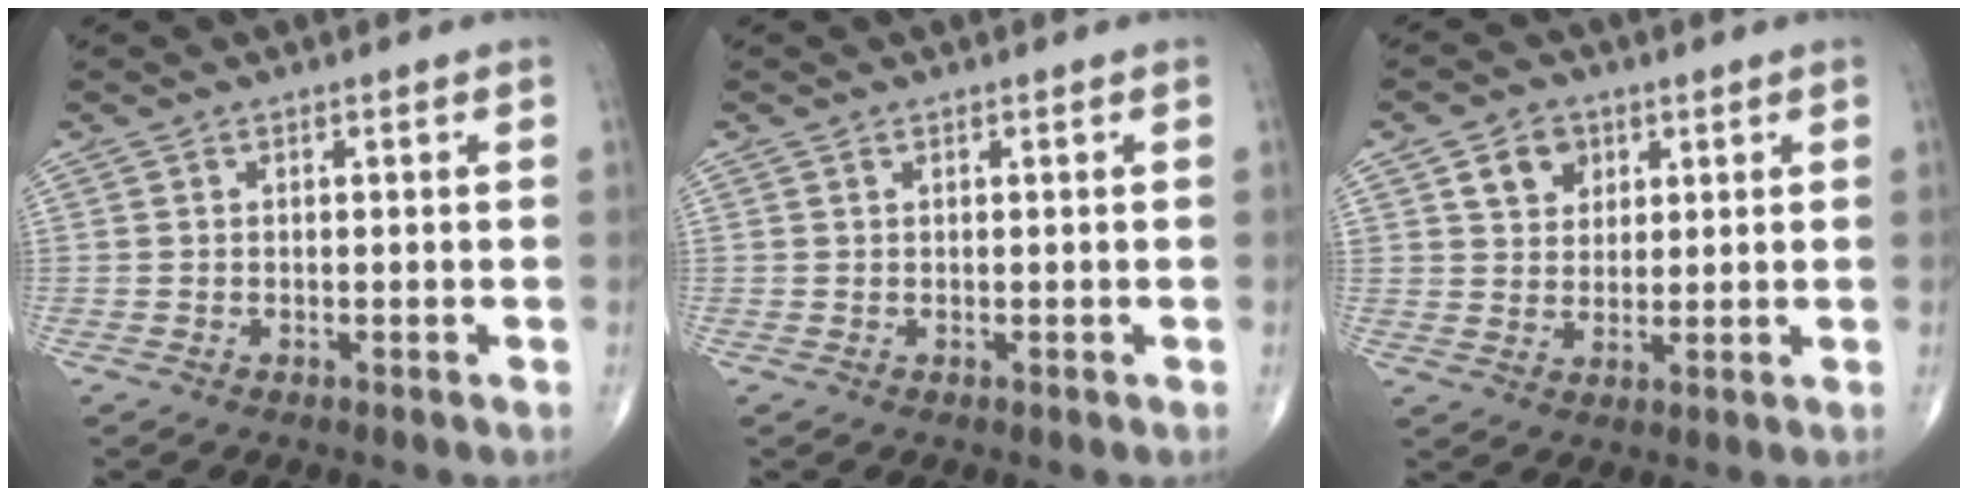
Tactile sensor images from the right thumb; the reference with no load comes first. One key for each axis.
{"total": 0.0}
{"total": 6.1, "fx": 2.8, "fy": 4.8, "fz": 2.5, "tx": -0.016, "ty": -0.011, "tz": 0.047}